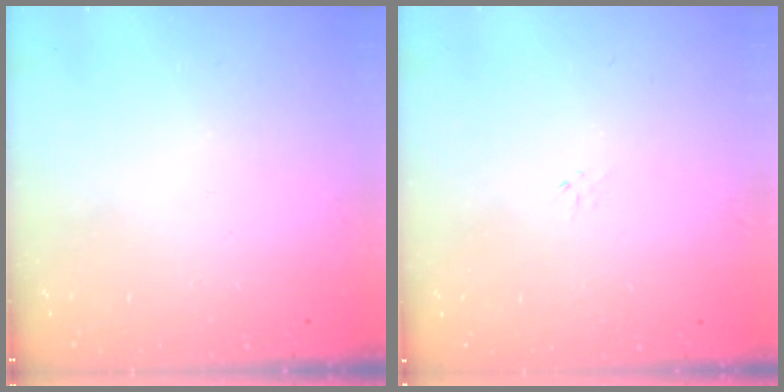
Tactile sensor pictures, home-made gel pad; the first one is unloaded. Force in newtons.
{"total": 0.0}